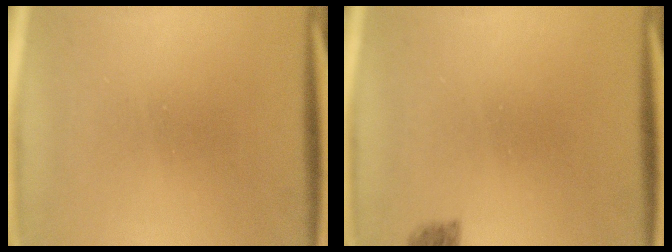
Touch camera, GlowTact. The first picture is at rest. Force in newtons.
{"total": 1.8}